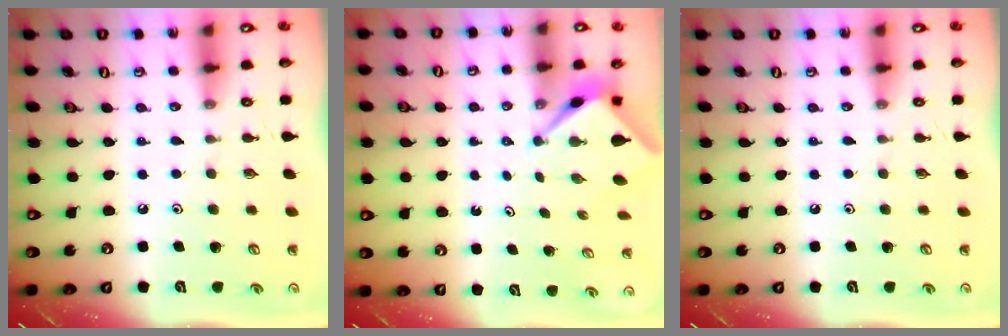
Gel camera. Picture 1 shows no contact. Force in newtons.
{"total": 2.5, "press": 2.5, "slide": 0.2}
{"total": 0.0}